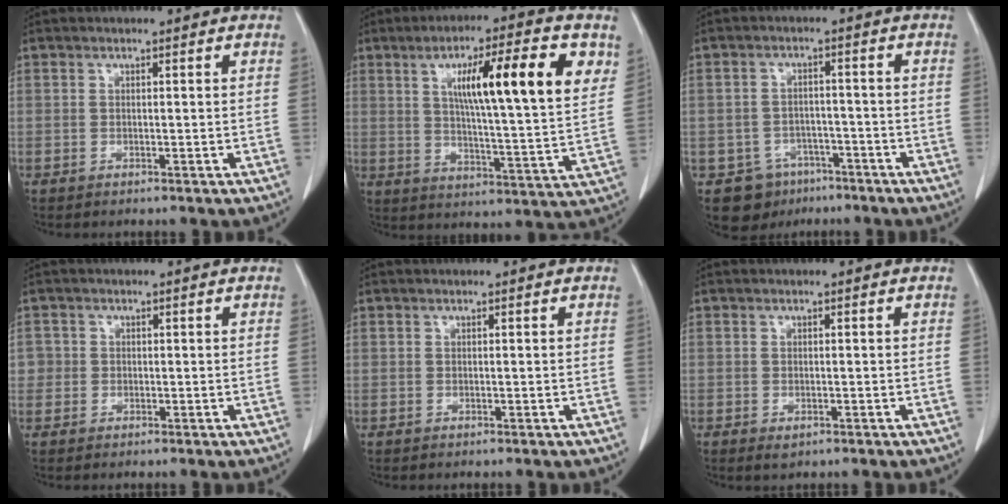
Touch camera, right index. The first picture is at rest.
{"total": 17.3, "force": [6.5, 1.5, 16.0], "torque": [-0.241, 0.009, 0.094]}
{"total": 6.7, "force": [-4.1, 5.1, 0.8], "torque": [-0.008, 0.011, -0.056]}
{"total": 2.1, "force": [0.0, 2.1, 0.0], "torque": [0.016, 0.007, -0.003]}
{"total": 0.0}
{"total": 1.3, "force": [-0.7, 0.6, 0.9], "torque": [-0.013, -0.002, -0.003]}